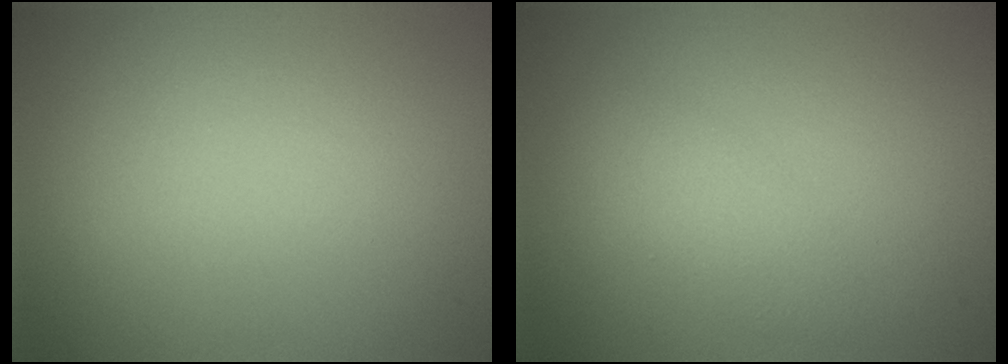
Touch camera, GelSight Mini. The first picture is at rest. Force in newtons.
{"total": 2.0, "press": 2.0, "slide": 0.1}